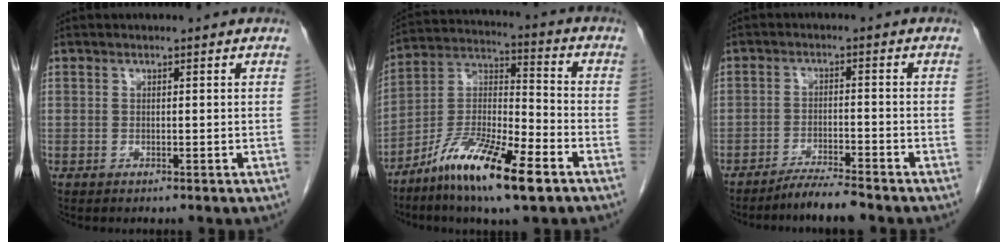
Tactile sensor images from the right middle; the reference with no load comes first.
{"total": 15.1, "force": [-9.1, 2.5, 11.8], "torque": [-0.226, -0.015, -0.164]}
{"total": 4.6, "force": [-4.2, -0.2, 2.0], "torque": [-0.032, -0.013, -0.075]}